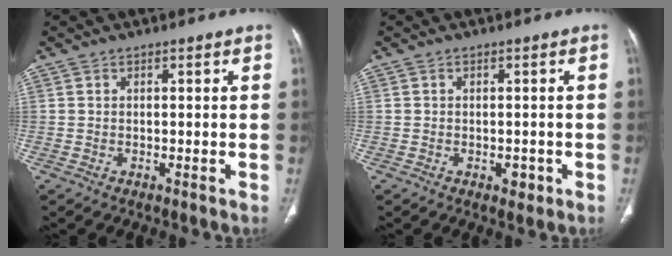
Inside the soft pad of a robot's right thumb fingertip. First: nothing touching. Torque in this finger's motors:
{"motor_torque": [-0.04, 0.11, -0.31, 0.02, -0.03]}